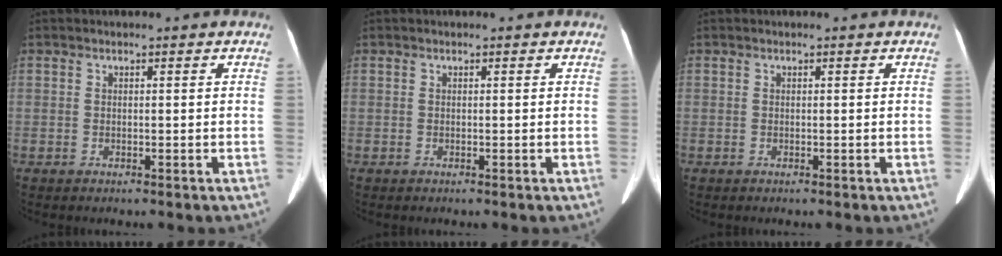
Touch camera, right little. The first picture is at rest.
{"total": 0.0}
{"total": 0.0}